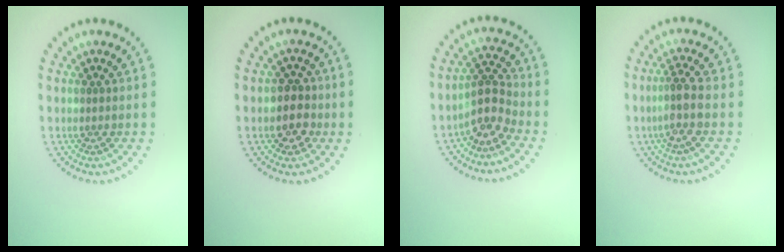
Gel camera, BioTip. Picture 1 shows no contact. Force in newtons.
{"total": 2.7, "press": 2.5, "slide": 1.0}
{"total": 2.9, "press": 2.3, "slide": 1.8}
{"total": 2.5, "press": 2.0, "slide": 1.5}